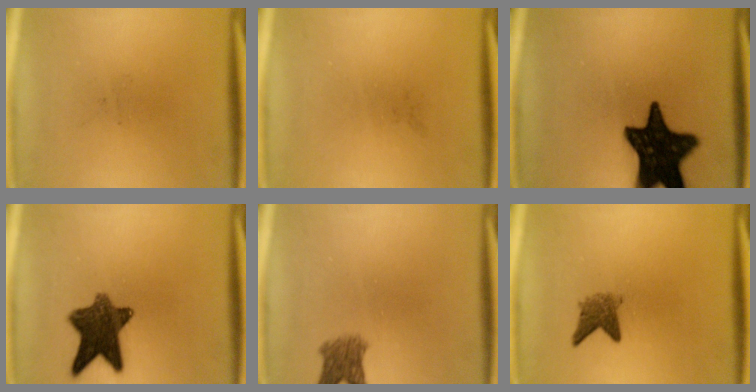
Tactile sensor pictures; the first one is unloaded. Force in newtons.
{"total": 0.0}
{"total": 18.1}
{"total": 10.2}
{"total": 3.6}
{"total": 3.0}